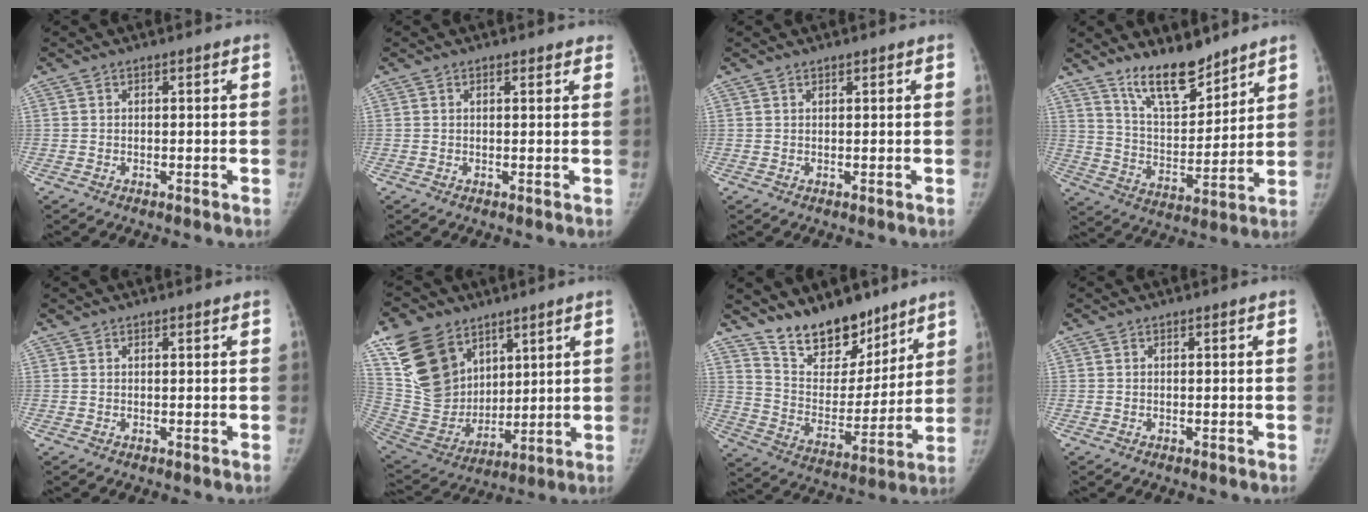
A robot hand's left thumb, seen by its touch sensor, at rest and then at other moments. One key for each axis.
{"total": 1.5, "fx": 1.2, "fy": 0.6, "fz": 0.6, "tx": 0.001, "ty": -0.002, "tz": 0.013}
{"total": 0.6, "fx": 0.6, "fy": 0.2, "fz": 0.1, "tx": -0.002, "ty": -0.005, "tz": 0.010}
{"total": 12.9, "fx": 10.3, "fy": 4.4, "fz": 6.4, "tx": -0.079, "ty": -0.079, "tz": 0.190}
{"total": 0.6, "fx": 0.6, "fy": 0.2, "fz": 0.0, "tx": -0.001, "ty": -0.005, "tz": 0.010}
{"total": 19.5, "fx": 10.8, "fy": 13.2, "fz": 9.6, "tx": -0.167, "ty": -0.038, "tz": 0.216}
{"total": 16.4, "fx": 13.1, "fy": 7.5, "fz": 6.4, "tx": -0.054, "ty": -0.091, "tz": 0.229}
{"total": 0.0}